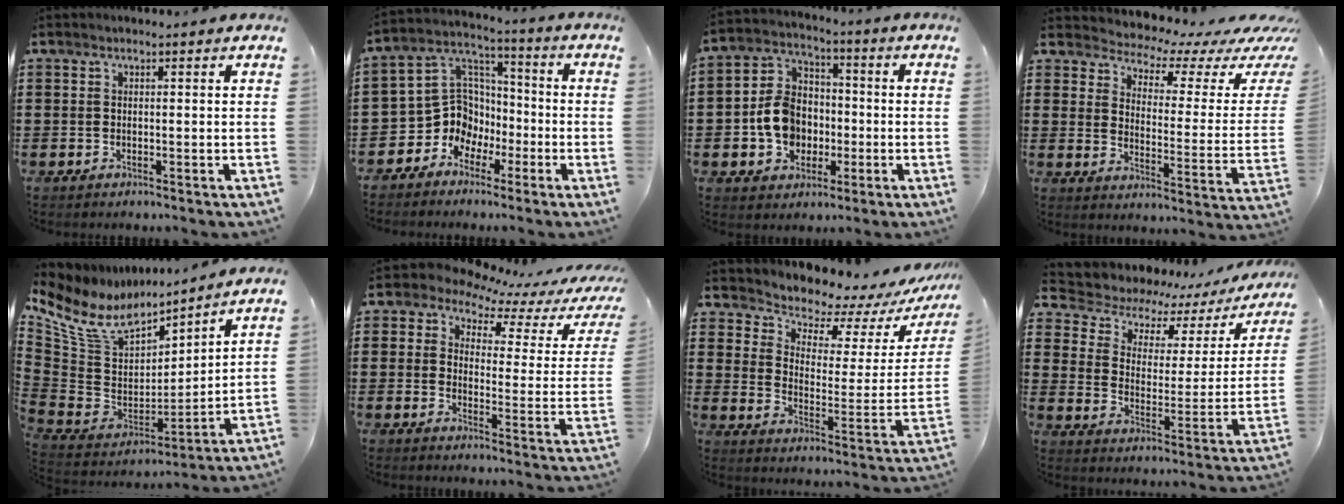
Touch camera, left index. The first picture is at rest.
{"total": 8.7, "force": [-3.0, 7.8, 2.4], "torque": [-0.087, -0.001, -0.058]}
{"total": 8.8, "force": [-1.6, 7.4, 4.5], "torque": [-0.121, 0.022, -0.030]}
{"total": 3.8, "force": [3.5, 1.0, 1.1], "torque": [-0.039, -0.036, 0.050]}
{"total": 10.1, "force": [7.0, 5.1, 5.1], "torque": [-0.144, -0.045, 0.125]}
{"total": 5.7, "force": [4.9, 2.3, 1.8], "torque": [-0.059, -0.031, 0.081]}
{"total": 5.7, "force": [5.5, 1.7, 0.4], "torque": [-0.036, -0.053, 0.090]}
{"total": 4.3, "force": [2.8, 2.9, 1.6], "torque": [-0.054, -0.020, 0.041]}